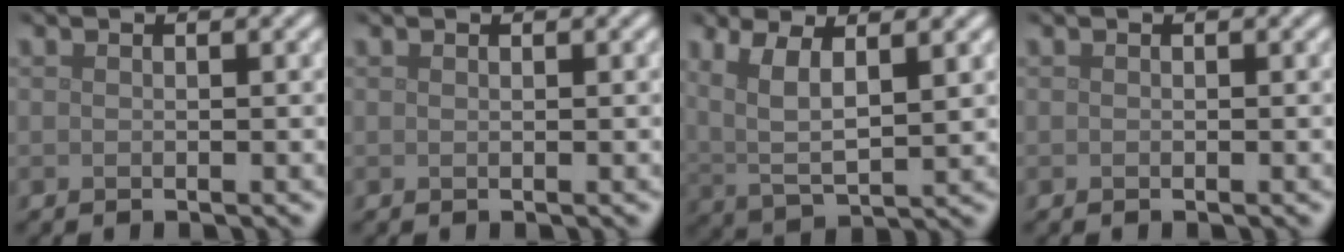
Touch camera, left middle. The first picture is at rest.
{"total": 0.0}
{"total": 5.5, "force": [2.1, 2.1, 4.6], "torque": [-0.102, -0.002, 0.042]}
{"total": 0.0}